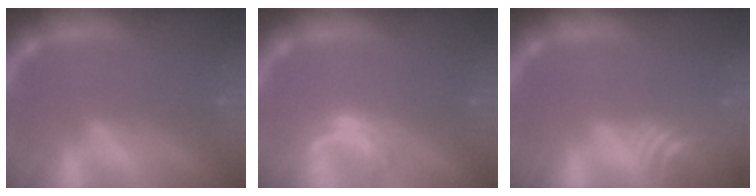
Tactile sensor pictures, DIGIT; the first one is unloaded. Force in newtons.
{"total": 2.5}
{"total": 5.1}